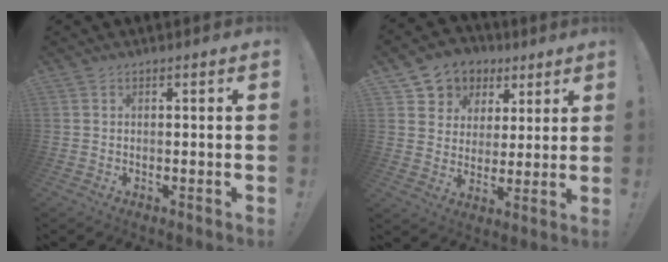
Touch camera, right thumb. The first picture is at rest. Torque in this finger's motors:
{"motor_torque": [-0.25, 0.51, 0.03, 0.08, 0.17]}